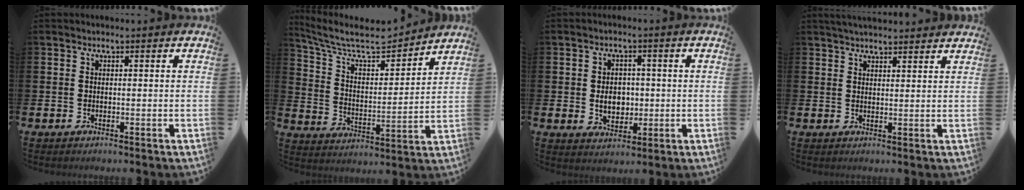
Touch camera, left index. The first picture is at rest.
{"total": 8.8, "force": [7.7, 2.7, 3.2], "torque": [-0.100, -0.051, 0.131]}
{"total": 4.1, "force": [-0.2, 3.4, 2.3], "torque": [-0.029, 0.000, -0.014]}
{"total": 3.3, "force": [3.2, 0.3, 0.5], "torque": [-0.012, -0.011, 0.059]}